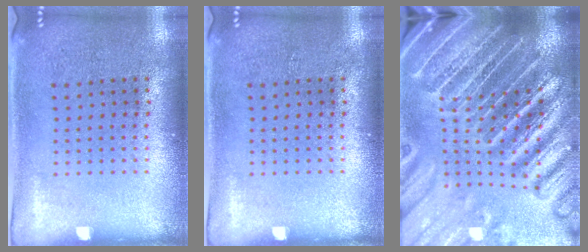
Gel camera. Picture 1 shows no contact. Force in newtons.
{"total": 0.0}
{"total": 5.6, "press": 4.8, "slide": 2.7}